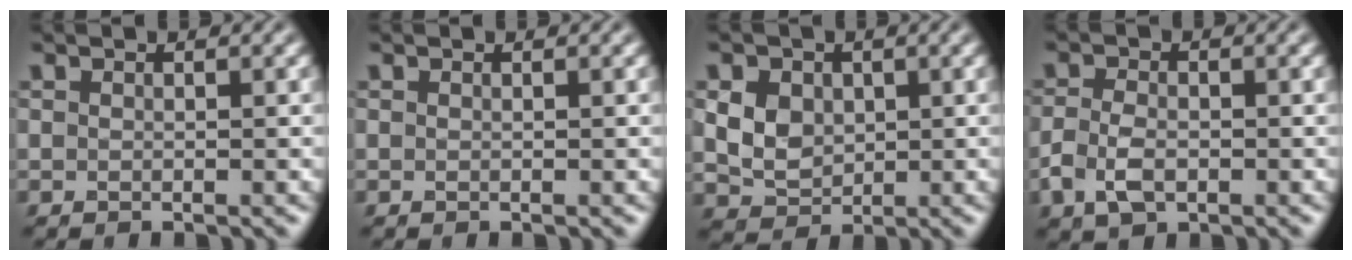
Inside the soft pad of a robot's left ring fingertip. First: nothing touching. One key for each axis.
{"total": 0.0}
{"total": 4.9, "fx": 1.2, "fy": 4.0, "fz": 2.6, "tx": -0.056, "ty": 0.013, "tz": 0.015}
{"total": 3.3, "fx": -1.2, "fy": 2.1, "fz": 2.3, "tx": -0.053, "ty": -0.006, "tz": -0.027}